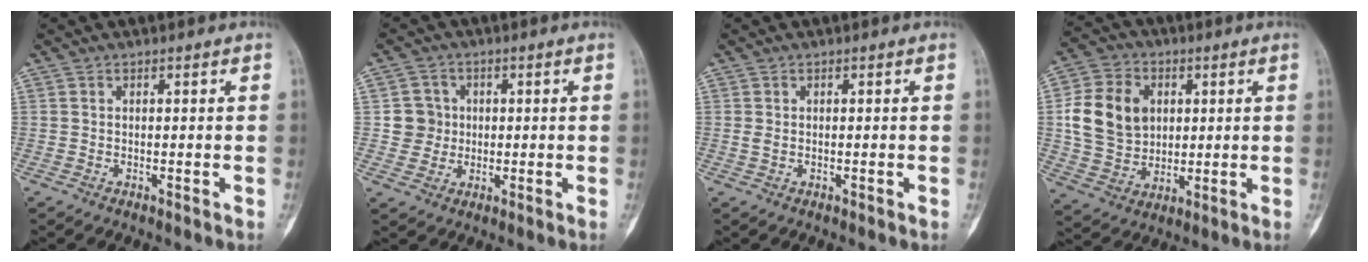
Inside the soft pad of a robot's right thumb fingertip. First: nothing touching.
{"total": 5.0, "force": [0.3, 4.9, 0.6], "torque": [0.022, 0.008, 0.002]}
{"total": 1.1, "force": [0.0, 0.6, 0.8], "torque": [-0.018, 0.002, 0.001]}
{"total": 14.2, "force": [2.3, 11.3, 8.3], "torque": [-0.130, 0.003, 0.047]}